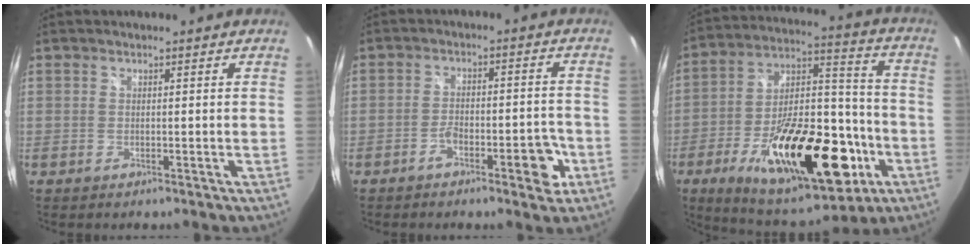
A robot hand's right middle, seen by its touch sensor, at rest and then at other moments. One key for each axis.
{"total": 6.6, "fx": -3.7, "fy": 2.2, "fz": 5.0, "tx": -0.083, "ty": -0.001, "tz": -0.053}
{"total": 28.6, "fx": -11.6, "fy": 12.6, "fz": 22.9, "tx": -0.386, "ty": 0.005, "tz": -0.164}